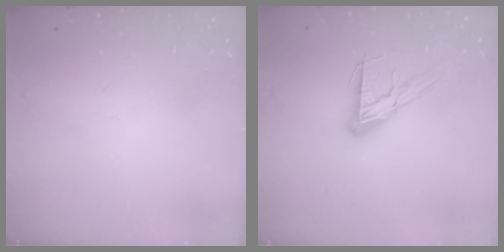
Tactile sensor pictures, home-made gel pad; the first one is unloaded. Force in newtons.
{"total": 12.3, "press": 12.3, "slide": 1.0}